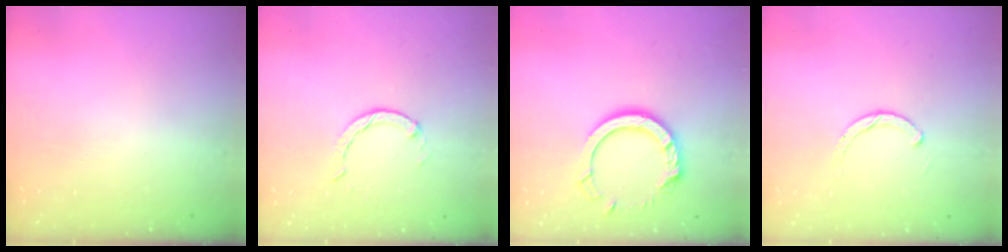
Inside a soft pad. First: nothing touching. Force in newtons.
{"total": 0.0}
{"total": 12.5, "press": 12.5, "slide": 1.0}
{"total": 1.9, "press": 1.9, "slide": 0.2}